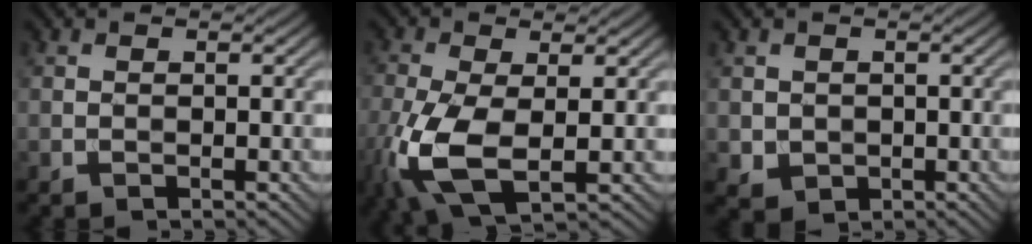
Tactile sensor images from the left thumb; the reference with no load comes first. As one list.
[{"total": 10.0, "force": [-2.3, 4.7, 8.5], "torque": [-0.223, -0.020, -0.043]}, {"total": 2.3, "force": [0.1, 2.2, 0.7], "torque": [-0.026, -0.006, 0.001]}]